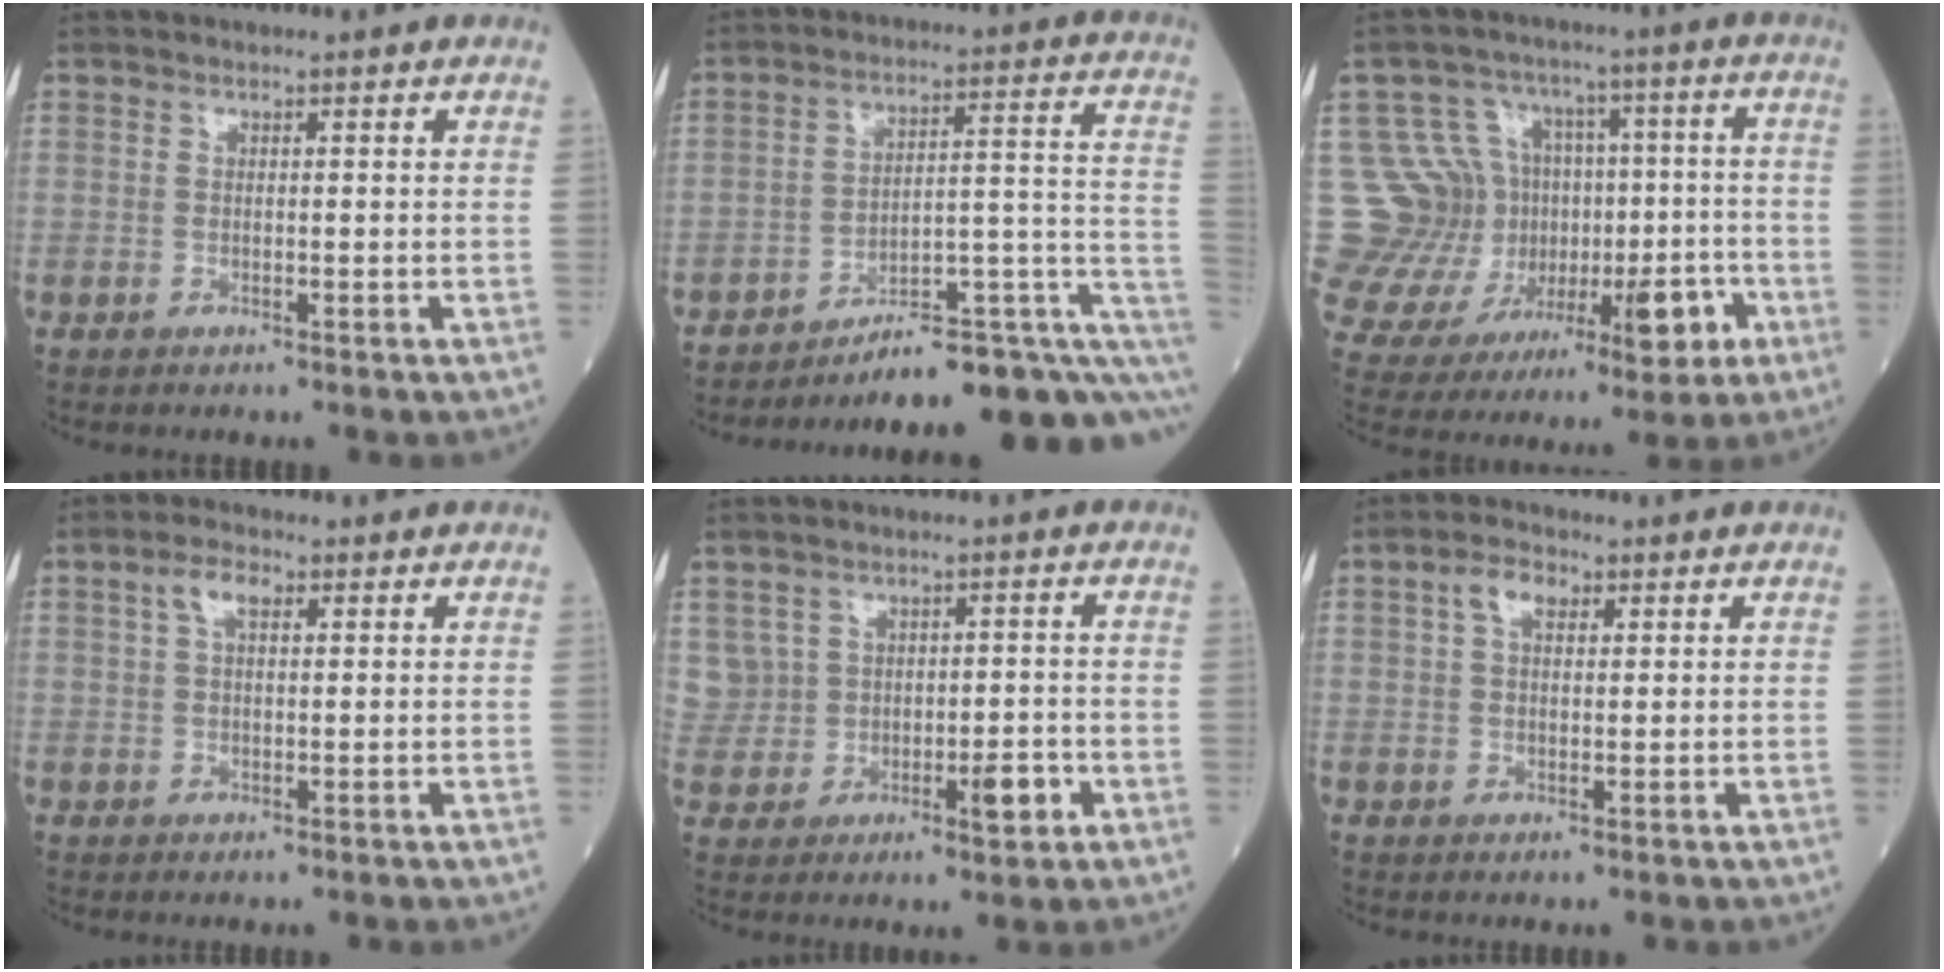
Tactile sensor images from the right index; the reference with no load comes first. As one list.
[{"total": 15.0, "force": [-10.0, 2.5, 10.9], "torque": [-0.080, 0.069, -0.128]}, {"total": 18.8, "force": [-2.1, 12.8, 13.7], "torque": [-0.254, 0.042, 0.000]}, {"total": 3.4, "force": [1.6, 1.5, 2.6], "torque": [-0.057, 0.013, 0.034]}, {"total": 5.4, "force": [0.6, 4.5, 2.8], "torque": [-0.027, 0.014, 0.024]}, {"total": 3.6, "force": [1.7, 1.9, 2.5], "torque": [-0.051, 0.013, 0.033]}]